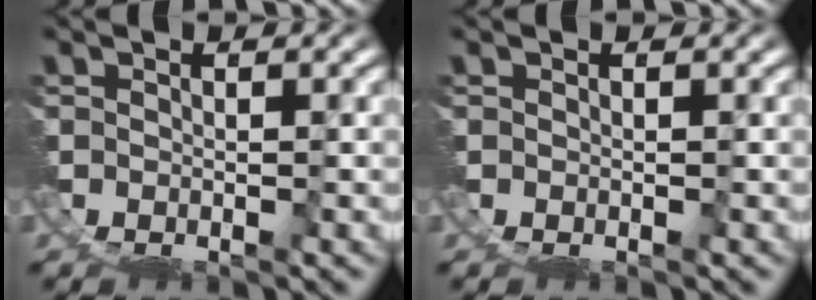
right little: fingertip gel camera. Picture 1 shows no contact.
{"total": 0.0}